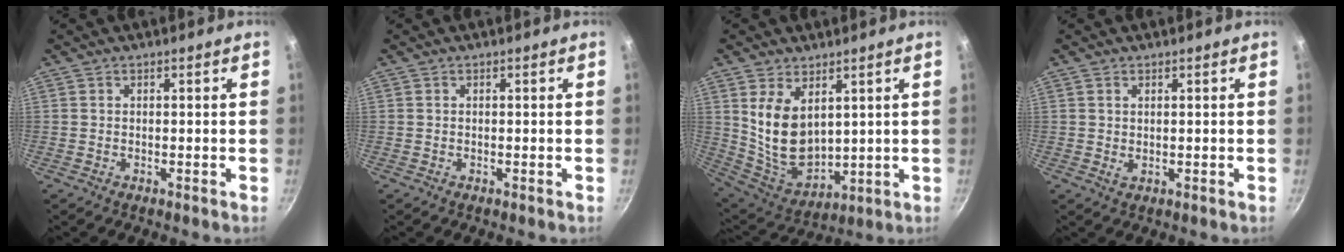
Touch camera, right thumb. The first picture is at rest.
{"total": 0.0}
{"total": 12.7, "force": [3.8, 7.8, 9.3], "torque": [-0.151, -0.043, 0.099]}
{"total": 1.1, "force": [0.5, 0.6, 0.7], "torque": [-0.012, -0.006, 0.009]}